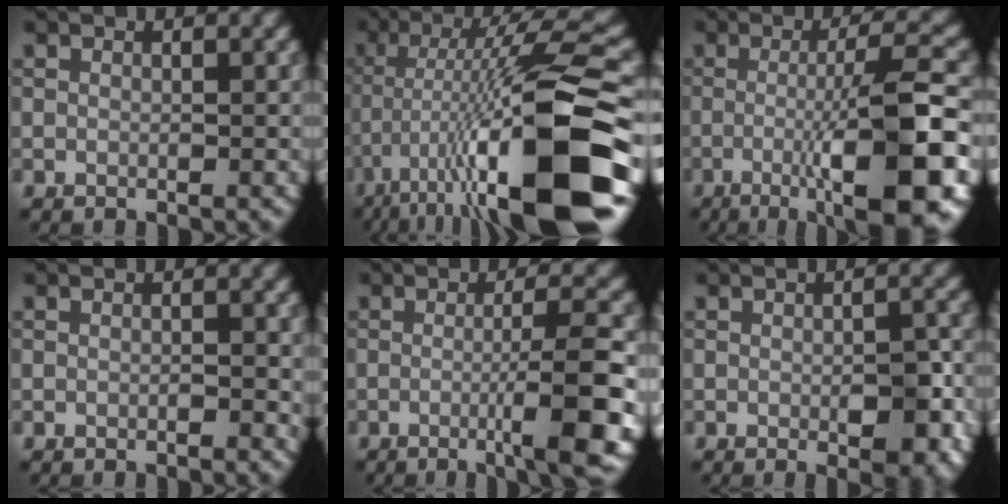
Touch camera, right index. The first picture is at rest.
{"total": 15.1, "force": [-5.7, 2.8, 13.7], "torque": [-0.224, 0.010, -0.089]}
{"total": 11.4, "force": [-3.2, 2.1, 10.8], "torque": [-0.142, 0.012, -0.056]}
{"total": 0.8, "force": [-0.3, 0.3, 0.7], "torque": [-0.010, 0.001, -0.004]}
{"total": 6.9, "force": [-1.8, 1.0, 6.6], "torque": [-0.090, 0.011, -0.035]}
{"total": 4.2, "force": [-1.3, 1.5, 3.7], "torque": [-0.051, -0.002, -0.015]}